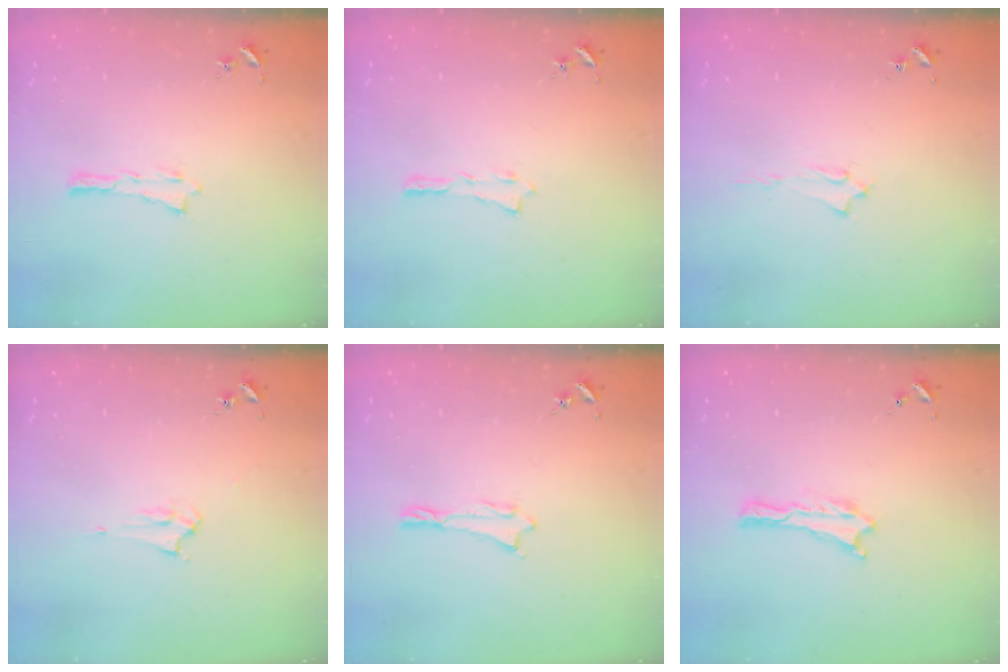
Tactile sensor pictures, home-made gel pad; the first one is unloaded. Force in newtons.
{"total": 0.0}
{"total": 1.7, "press": 1.6, "slide": 0.2}
{"total": 2.1, "press": 2.1, "slide": 0.2}
{"total": 0.0}
{"total": 0.0}